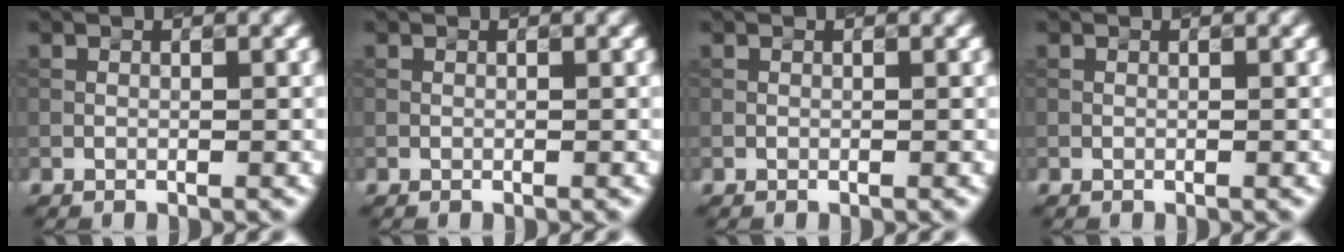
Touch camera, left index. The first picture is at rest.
{"total": 0.0}
{"total": 0.0}
{"total": 0.0}